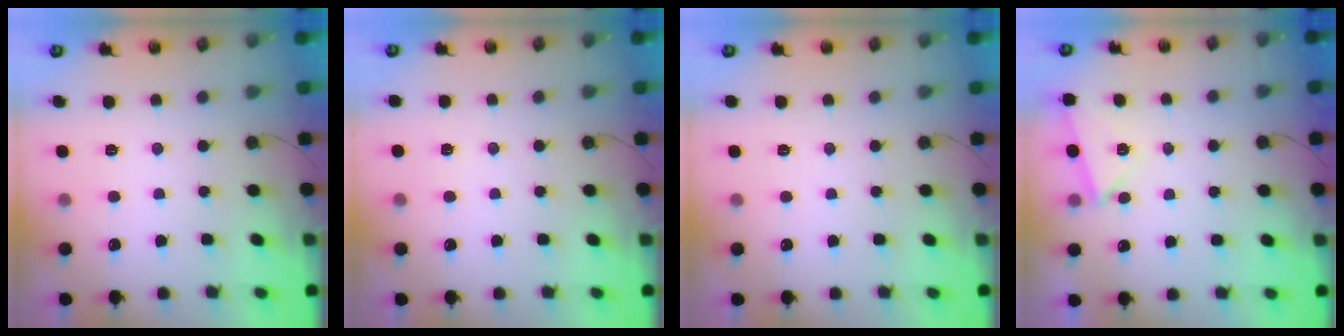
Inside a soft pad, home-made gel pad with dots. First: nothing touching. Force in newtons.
{"total": 3.2, "press": 3.1, "slide": 0.7}
{"total": 1.7, "press": 0.9, "slide": 1.5}
{"total": 4.2, "press": 3.3, "slide": 2.6}